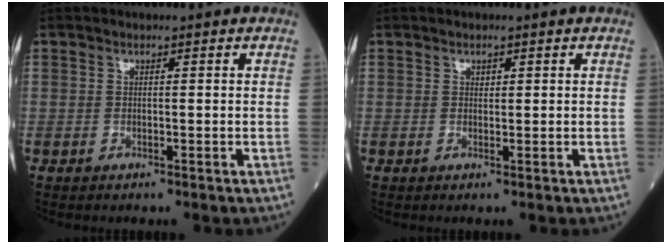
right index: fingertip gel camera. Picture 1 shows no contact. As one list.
[{"total": 0.6, "force": [0.3, 0.5, 0.3], "torque": [0.000, -0.002, 0.005]}]